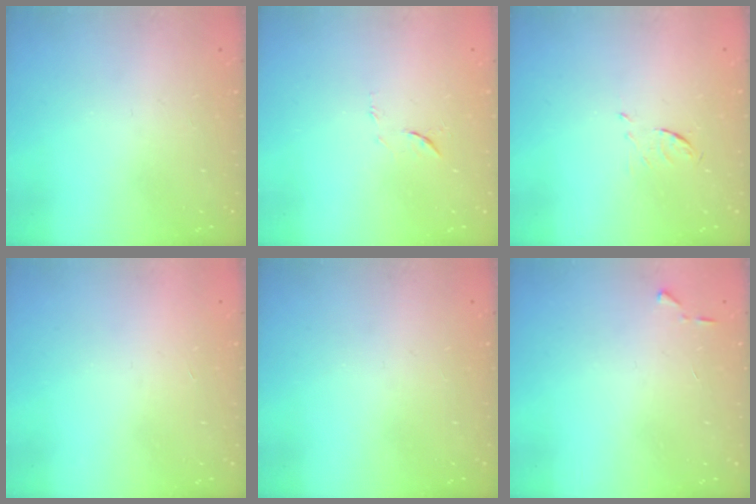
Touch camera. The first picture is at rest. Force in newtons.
{"total": 6.4, "press": 6.4, "slide": 0.6}
{"total": 5.2, "press": 5.1, "slide": 0.8}
{"total": 1.7, "press": 1.7, "slide": 0.1}
{"total": 0.0}
{"total": 3.6, "press": 3.6, "slide": 0.5}